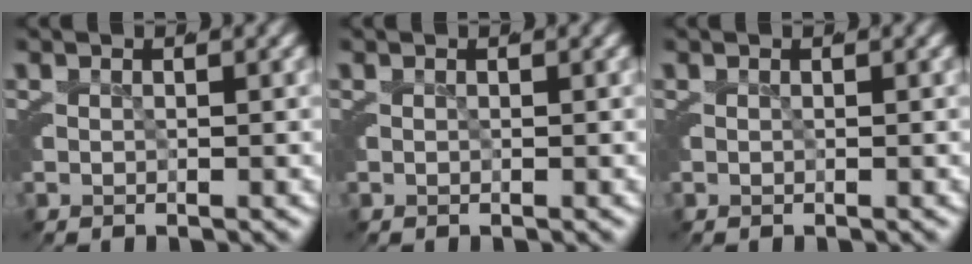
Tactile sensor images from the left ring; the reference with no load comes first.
{"total": 0.0}
{"total": 0.0}